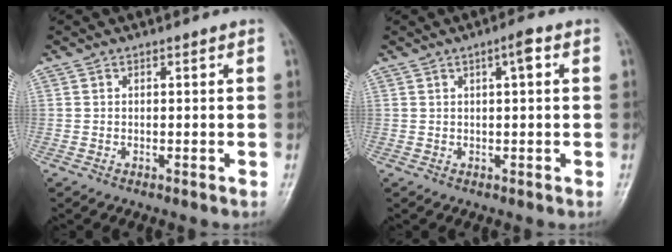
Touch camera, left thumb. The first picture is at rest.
{"total": 2.8, "force": [0.9, 0.5, 2.5], "torque": [-0.041, 0.004, 0.012]}